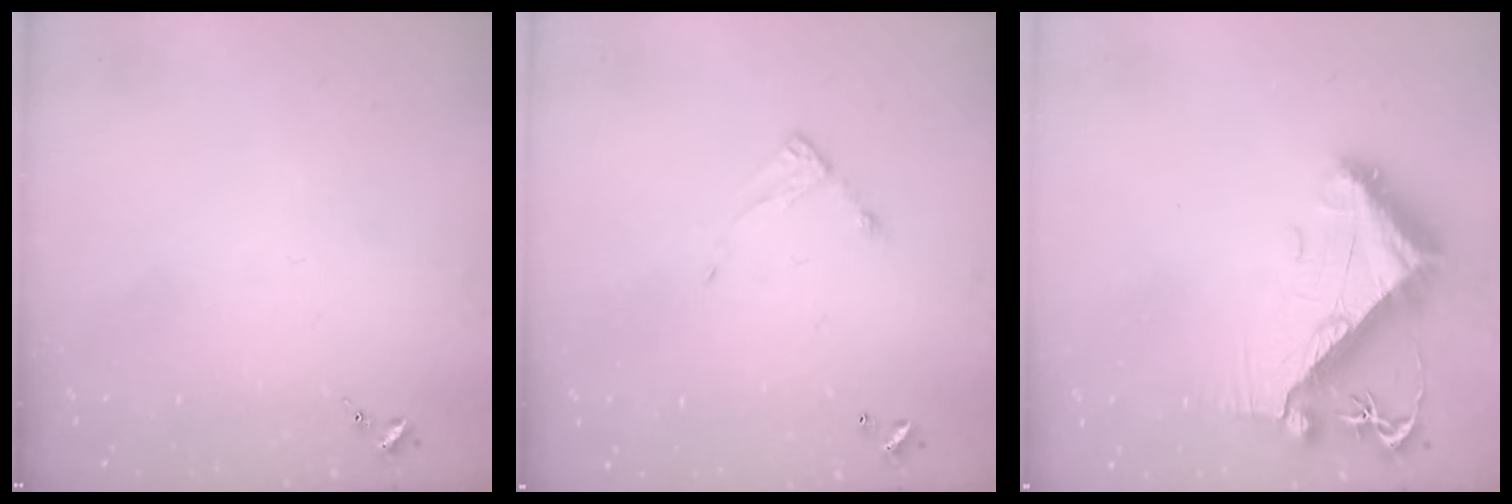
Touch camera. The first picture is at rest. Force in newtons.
{"total": 4.3, "press": 4.3, "slide": 0.2}
{"total": 11.0, "press": 10.9, "slide": 1.4}